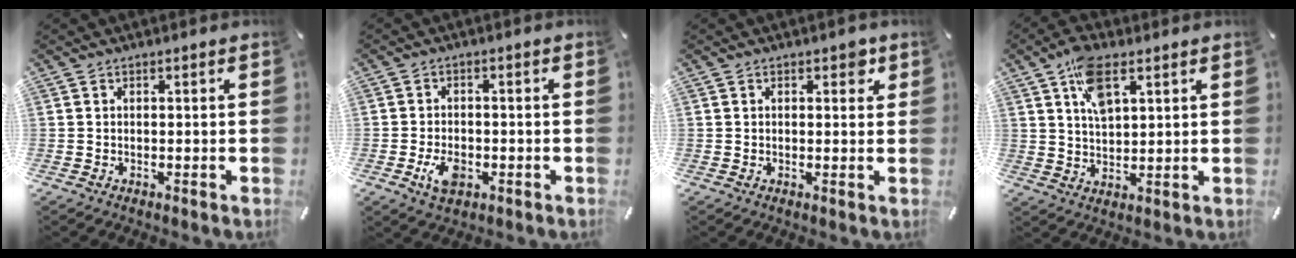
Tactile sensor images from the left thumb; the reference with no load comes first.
{"total": 5.3, "force": [-1.9, 3.5, 3.6], "torque": [-0.070, 0.002, -0.037]}
{"total": 2.4, "force": [1.0, 1.5, 1.6], "torque": [-0.011, -0.002, 0.010]}
{"total": 8.7, "force": [4.5, 4.3, 6.0], "torque": [-0.112, -0.007, 0.082]}